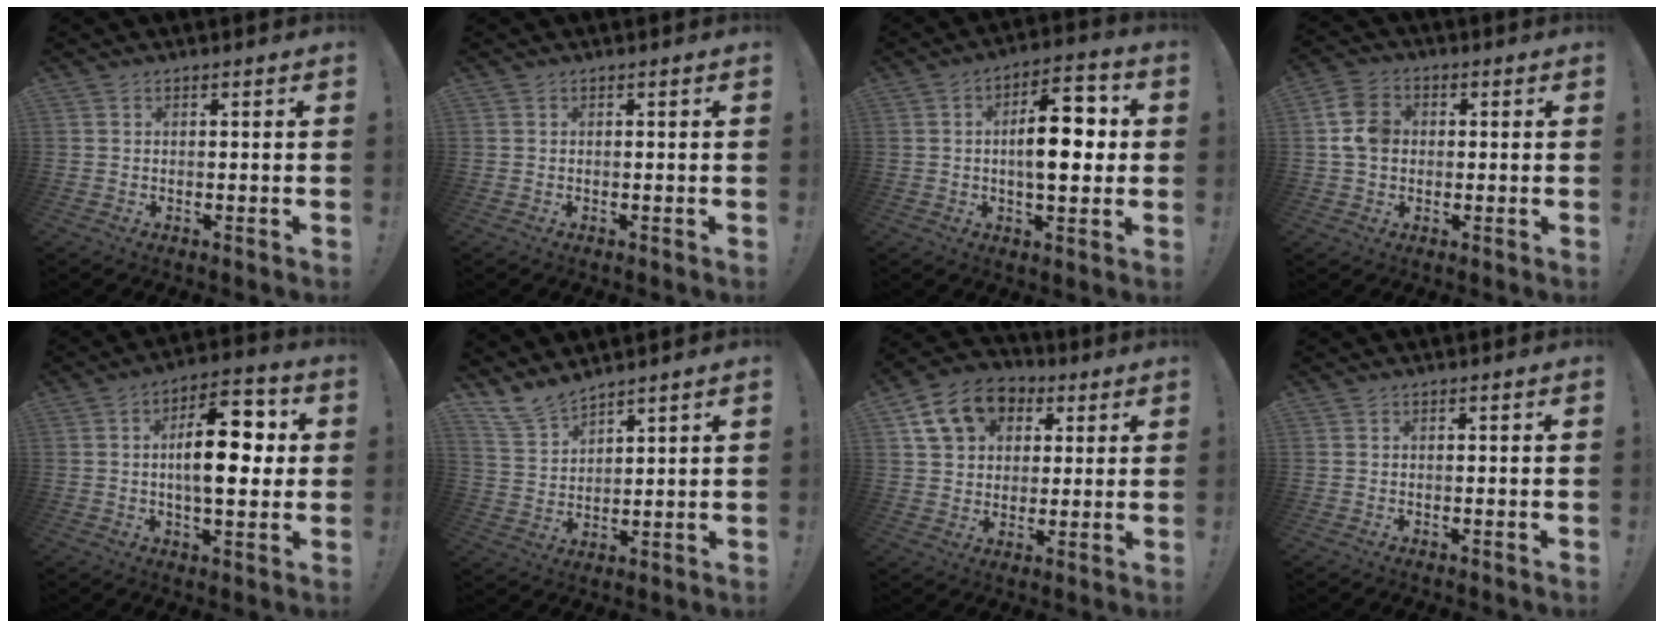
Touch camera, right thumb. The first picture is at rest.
{"total": 0.0}
{"total": 13.8, "force": [0.7, 6.3, 12.3], "torque": [-0.175, 0.005, 0.006]}
{"total": 8.9, "force": [0.8, 6.9, 5.5], "torque": [-0.110, 0.011, 0.019]}
{"total": 16.3, "force": [1.3, 7.6, 14.4], "torque": [-0.212, 0.008, 0.017]}
{"total": 8.4, "force": [7.7, 2.7, 2.0], "torque": [-0.058, -0.051, 0.152]}
{"total": 14.1, "force": [5.8, 11.0, 6.7], "torque": [-0.096, -0.018, 0.116]}
{"total": 0.0}